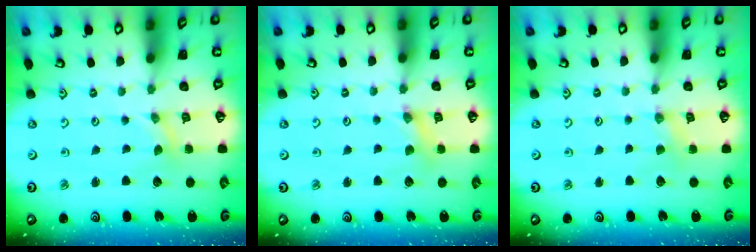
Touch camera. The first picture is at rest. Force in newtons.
{"total": 1.9, "press": 1.9, "slide": 0.3}
{"total": 2.8, "press": 2.7, "slide": 0.5}